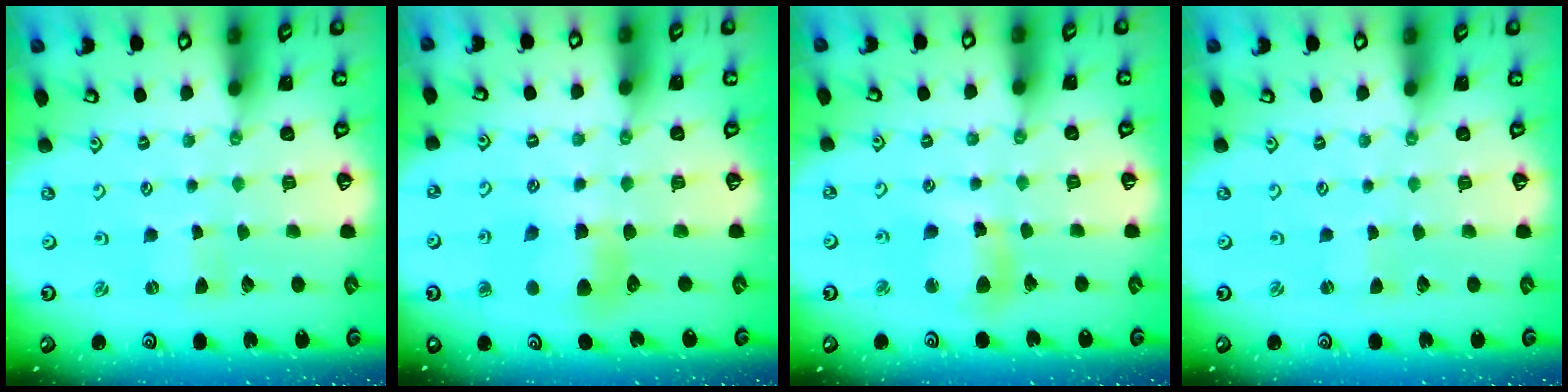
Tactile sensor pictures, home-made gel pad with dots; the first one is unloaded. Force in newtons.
{"total": 6.7, "press": 6.7, "slide": 0.7}
{"total": 10.7, "press": 10.6, "slide": 1.3}
{"total": 0.0}